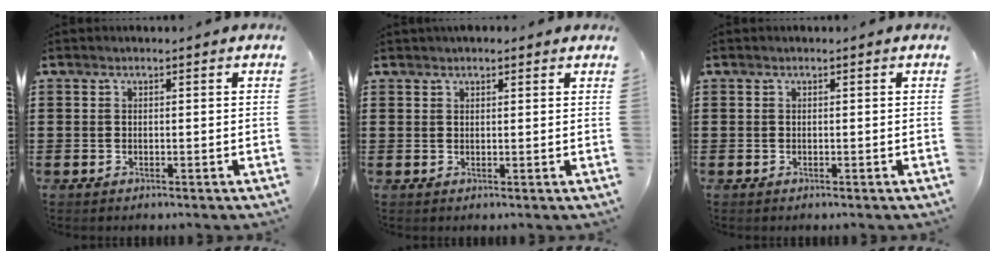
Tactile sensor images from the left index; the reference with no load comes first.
{"total": 1.3, "force": [1.2, 0.4, 0.5], "torque": [-0.011, 0.003, 0.022]}
{"total": 0.0}